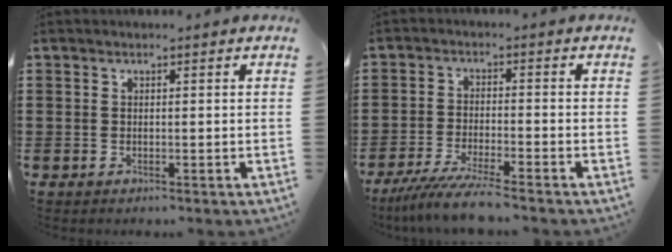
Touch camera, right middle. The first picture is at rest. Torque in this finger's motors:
{"motor_torque": [1.93, 0.21, 0.16, 0.13]}